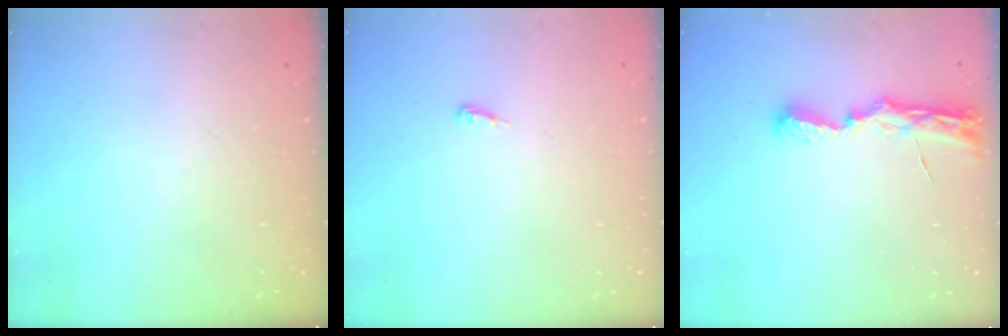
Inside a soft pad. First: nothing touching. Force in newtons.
{"total": 3.5, "press": 3.5, "slide": 0.3}
{"total": 7.7, "press": 7.7, "slide": 0.8}